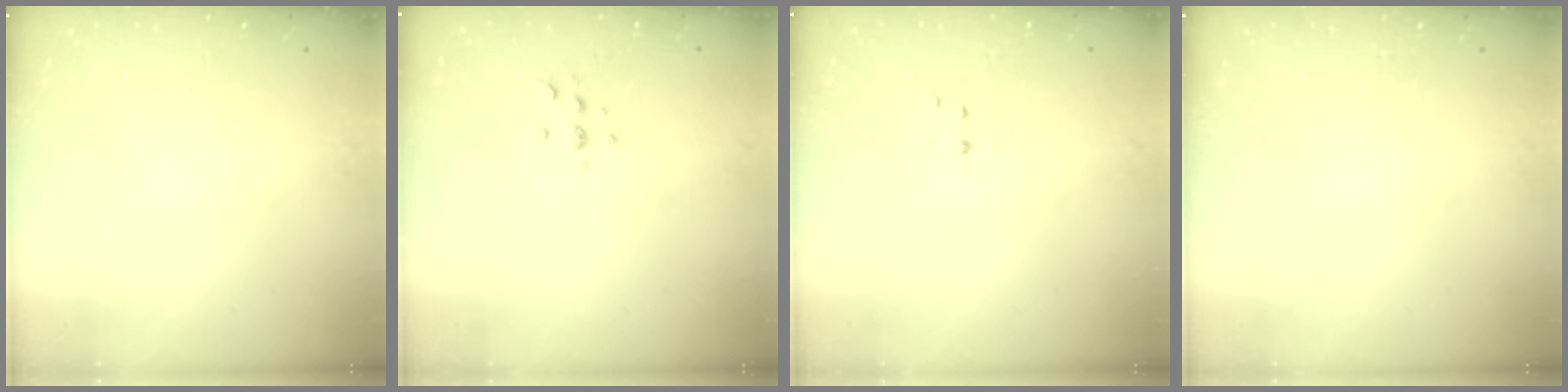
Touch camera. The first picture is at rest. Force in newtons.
{"total": 2.9, "press": 2.9, "slide": 0.4}
{"total": 3.0, "press": 2.6, "slide": 1.5}
{"total": 0.0}